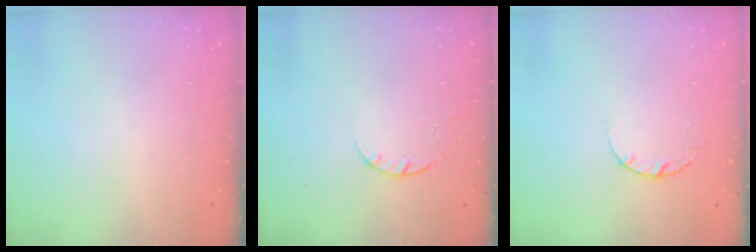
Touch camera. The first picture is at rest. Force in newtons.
{"total": 2.4, "press": 2.3, "slide": 0.4}
{"total": 3.6, "press": 3.5, "slide": 0.5}